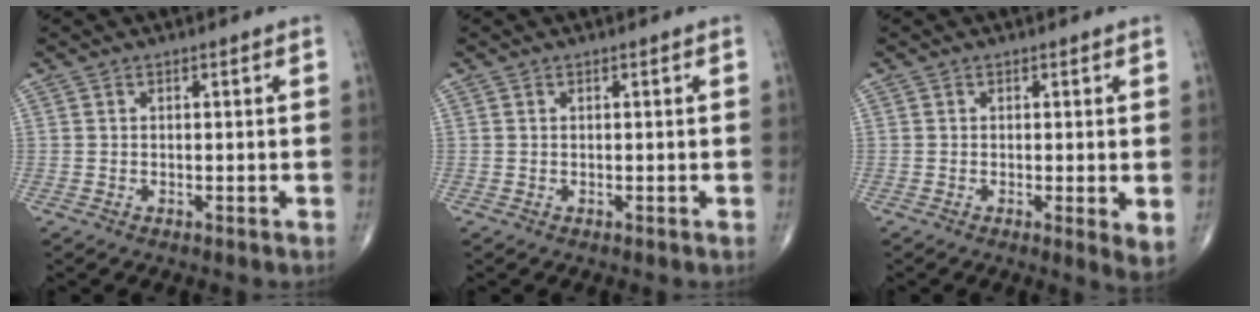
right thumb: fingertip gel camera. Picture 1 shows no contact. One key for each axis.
{"total": 0.0}
{"total": 3.3, "fx": -0.2, "fy": 0.7, "fz": 3.3, "tx": -0.053, "ty": -0.013, "tz": -0.007}